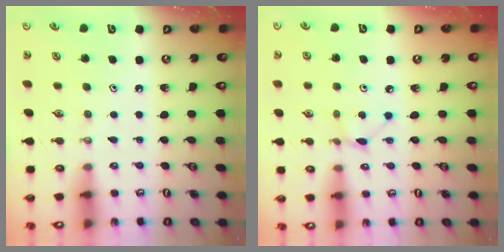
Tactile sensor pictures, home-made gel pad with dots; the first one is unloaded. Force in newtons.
{"total": 3.6, "press": 3.6, "slide": 0.3}